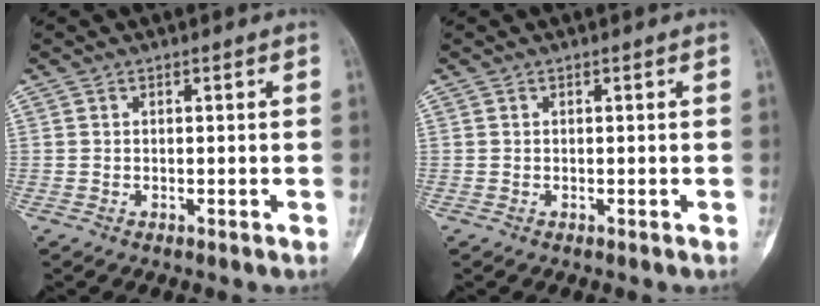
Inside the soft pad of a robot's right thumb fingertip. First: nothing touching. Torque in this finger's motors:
{"motor_torque": [0.10, 0.10, 0.04, -0.04, 0.05]}